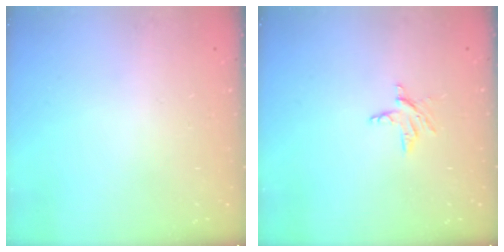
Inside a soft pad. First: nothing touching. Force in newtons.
{"total": 3.4, "press": 3.4, "slide": 0.4}